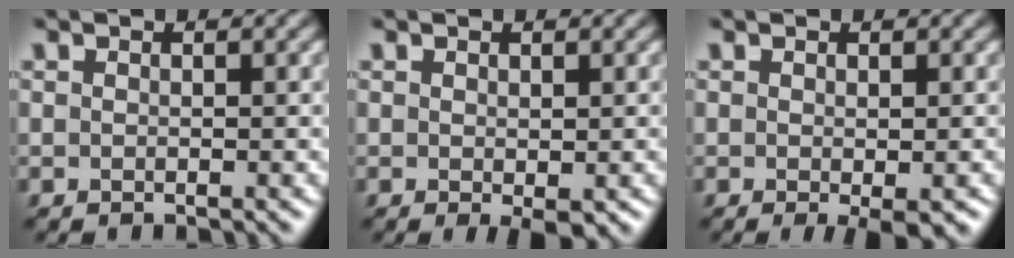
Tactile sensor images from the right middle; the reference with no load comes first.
{"total": 1.5, "force": [-0.4, 0.6, 1.3], "torque": [-0.019, -0.006, -0.003]}
{"total": 2.1, "force": [-0.8, 0.3, 1.9], "torque": [-0.029, -0.007, -0.010]}